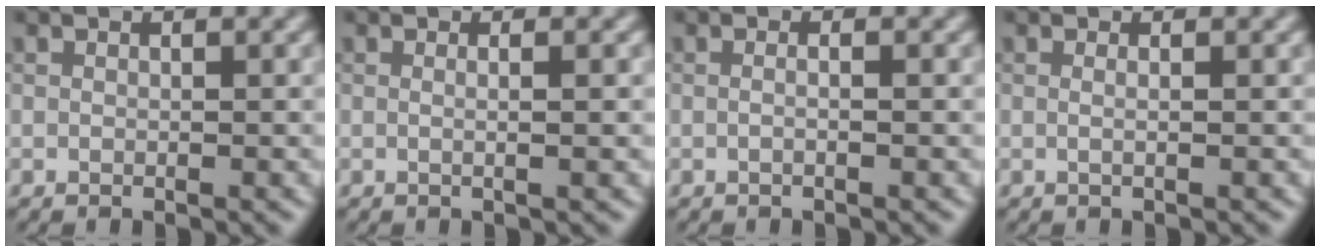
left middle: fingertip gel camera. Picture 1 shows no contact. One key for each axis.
{"total": 1.6, "fx": -0.1, "fy": 0.6, "fz": 1.5, "tx": -0.012, "ty": 0.002, "tz": -0.009}
{"total": 1.1, "fx": -0.1, "fy": 0.4, "fz": 1.0, "tx": 0.001, "ty": -0.011, "tz": -0.009}
{"total": 0.8, "fx": -0.1, "fy": 0.3, "fz": 0.7, "tx": -0.008, "ty": 0.000, "tz": -0.005}